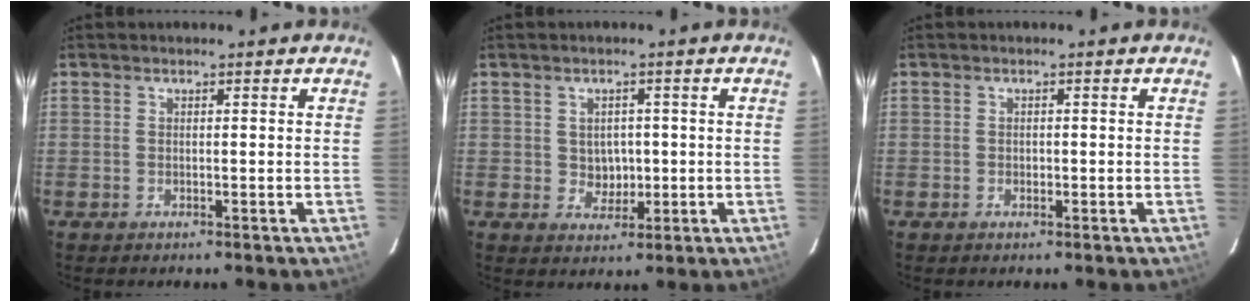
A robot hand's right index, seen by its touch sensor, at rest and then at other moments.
{"total": 3.8, "force": [0.0, 3.5, 1.3], "torque": [-0.022, 0.005, 0.009]}
{"total": 0.9, "force": [-0.3, 0.8, 0.2], "torque": [-0.002, -0.001, -0.004]}